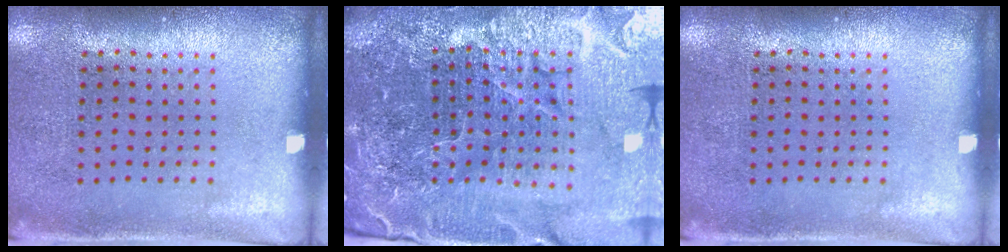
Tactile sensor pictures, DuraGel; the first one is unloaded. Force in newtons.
{"total": 6.7, "press": 5.8, "slide": 3.3}
{"total": 0.0}